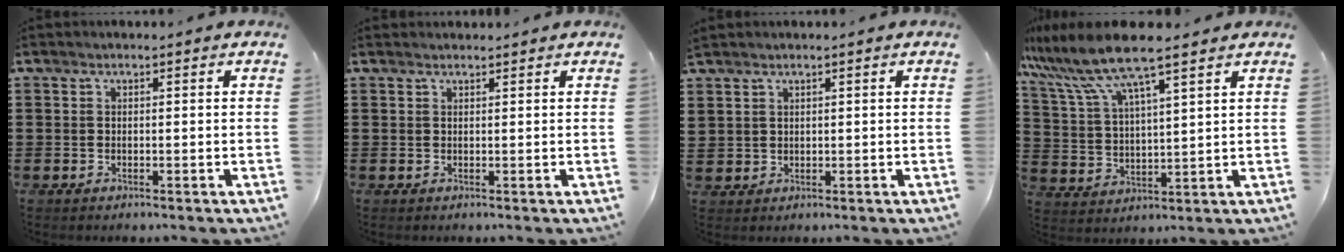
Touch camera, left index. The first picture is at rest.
{"total": 0.5, "force": [0.5, 0.1, 0.0], "torque": [-0.001, 0.001, 0.011]}
{"total": 1.5, "force": [1.3, 0.7, 0.2], "torque": [-0.006, 0.002, 0.027]}
{"total": 9.3, "force": [7.4, 0.8, 5.6], "torque": [-0.133, -0.027, 0.129]}